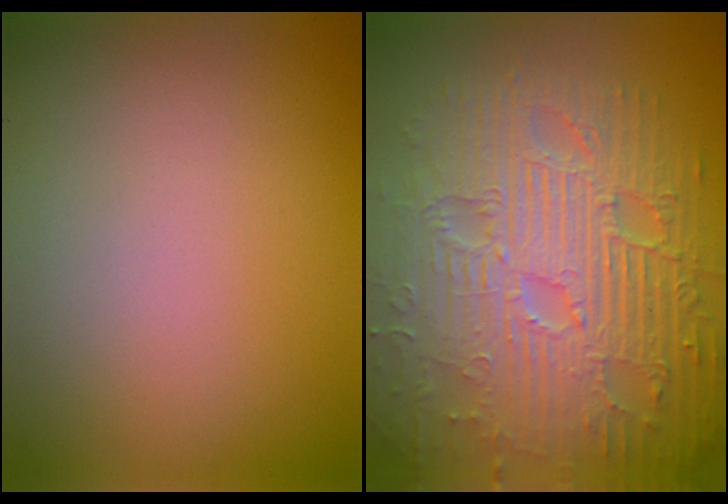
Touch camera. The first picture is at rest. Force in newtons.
{"total": 11.7, "press": 7.6, "slide": 8.9}